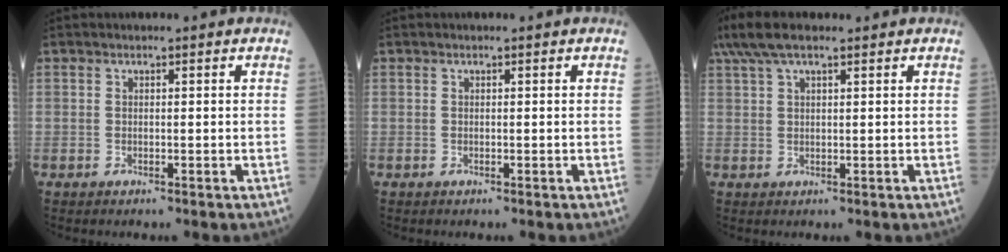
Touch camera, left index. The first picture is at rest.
{"total": 0.0}
{"total": 6.6, "force": [4.9, 1.6, 4.2], "torque": [-0.094, 0.038, 0.095]}